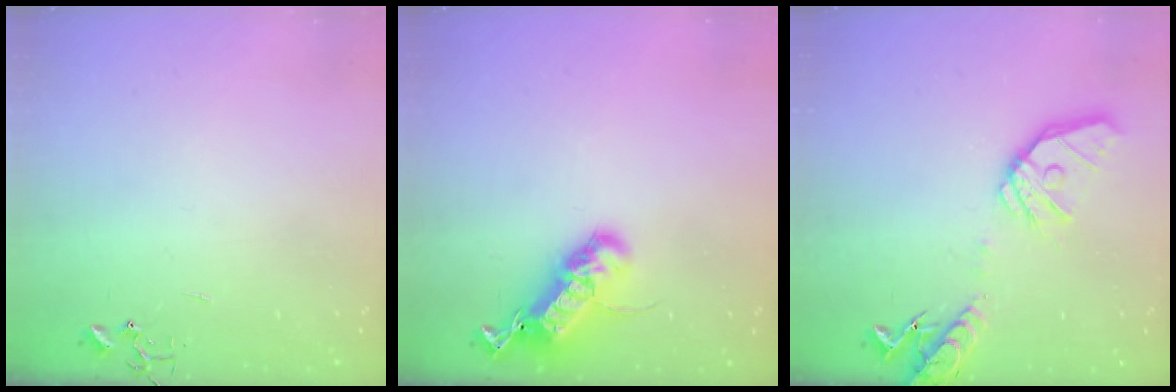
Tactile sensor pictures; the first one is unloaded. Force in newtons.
{"total": 20.4, "press": 20.4, "slide": 0.4}
{"total": 17.5, "press": 17.2, "slide": 3.1}